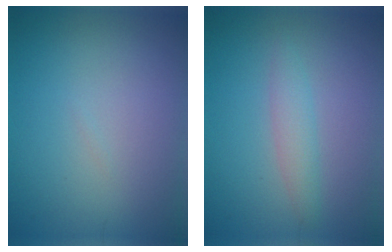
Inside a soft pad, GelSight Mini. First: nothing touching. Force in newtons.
{"total": 2.0, "press": 2.0, "slide": 0.0}